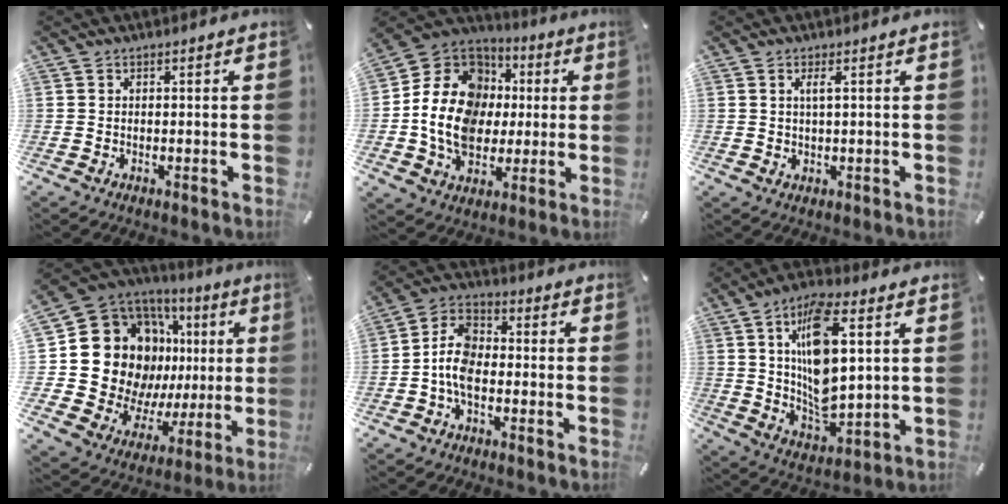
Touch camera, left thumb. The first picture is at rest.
{"total": 17.7, "force": [-0.5, 14.9, 9.6], "torque": [-0.202, 0.013, -0.003]}
{"total": 2.5, "force": [1.0, 0.7, 2.2], "torque": [-0.046, 0.003, 0.015]}
{"total": 23.7, "force": [5.3, 18.1, 14.3], "torque": [-0.260, -0.056, 0.131]}
{"total": 8.3, "force": [-2.6, 5.1, 6.0], "torque": [-0.125, 0.015, -0.046]}
{"total": 15.8, "force": [5.1, 7.2, 13.1], "torque": [-0.254, -0.017, 0.082]}